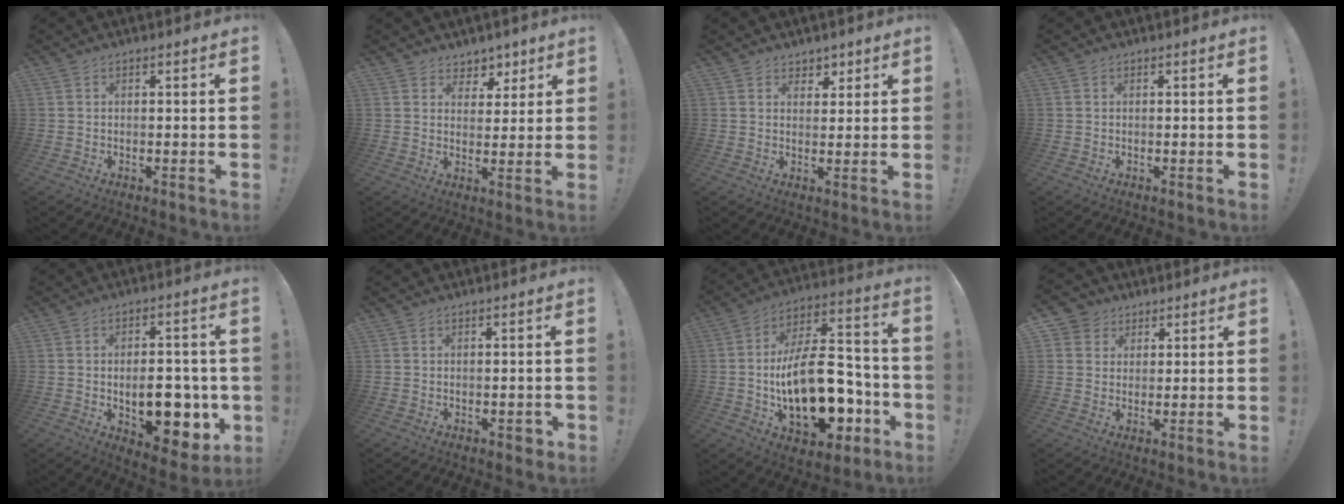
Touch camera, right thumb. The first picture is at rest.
{"total": 5.7, "force": [3.8, 4.2, 0.3], "torque": [0.002, -0.035, 0.076]}
{"total": 3.9, "force": [2.7, 2.7, 0.2], "torque": [0.005, -0.016, 0.050]}
{"total": 0.0}
{"total": 13.1, "force": [-2.7, 7.3, 10.5], "torque": [-0.146, 0.007, -0.037]}
{"total": 2.0, "force": [-0.7, 1.2, 1.5], "torque": [-0.018, 0.005, -0.010]}
{"total": 24.3, "force": [-6.1, 12.5, 20.0], "torque": [-0.345, 0.040, -0.091]}
{"total": 5.0, "force": [2.5, 4.3, 0.6], "torque": [-0.006, -0.015, 0.047]}